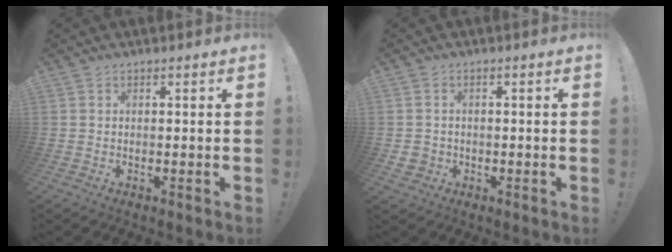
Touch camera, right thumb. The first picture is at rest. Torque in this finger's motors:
{"motor_torque": [0.08, 0.33, 0.09, -0.50, -0.05]}